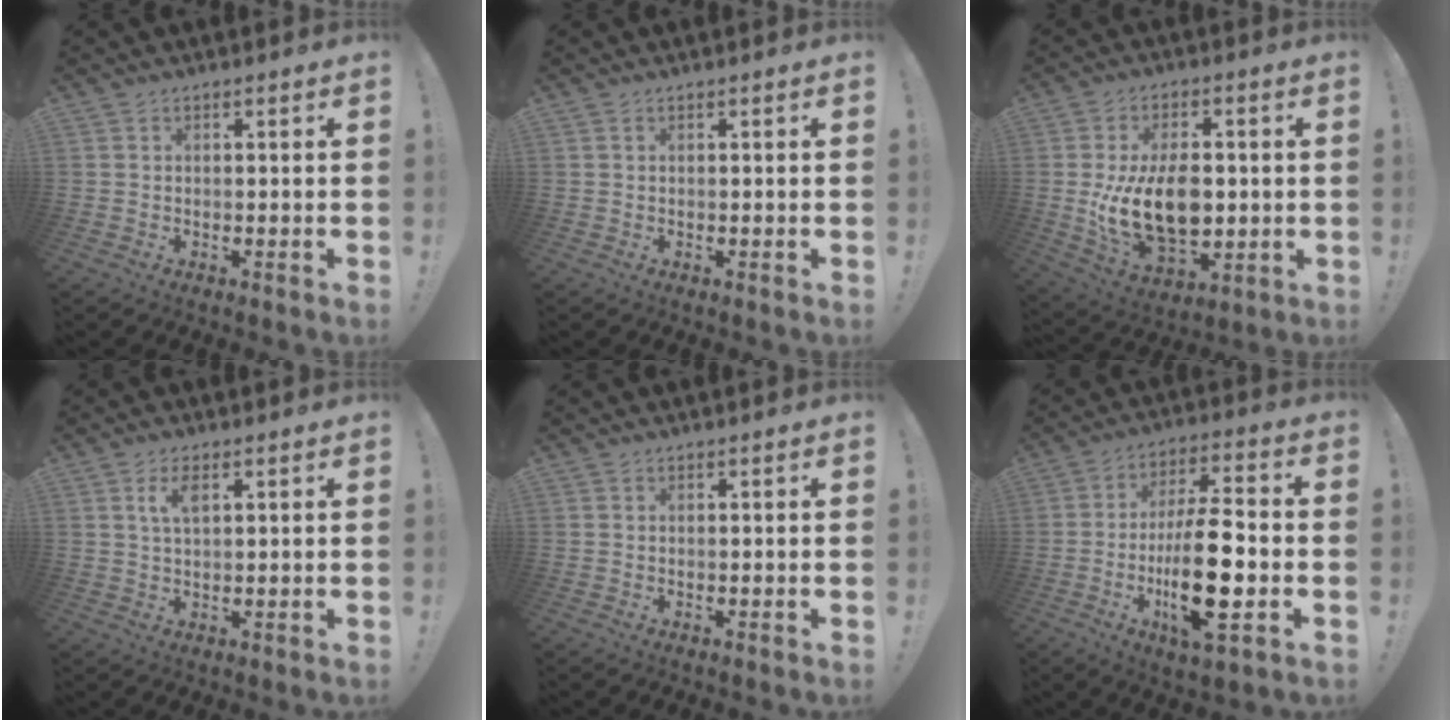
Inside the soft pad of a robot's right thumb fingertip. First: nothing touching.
{"total": 0.5, "force": [0.3, 0.3, 0.2], "torque": [-0.005, 0.000, 0.007]}
{"total": 18.6, "force": [-1.0, 12.2, 14.1], "torque": [-0.247, -0.011, -0.012]}
{"total": 4.2, "force": [1.8, 1.9, 3.3], "torque": [-0.061, 0.000, 0.029]}
{"total": 0.0}
{"total": 18.4, "force": [-3.7, 5.8, 17.0], "torque": [-0.301, 0.004, -0.059]}